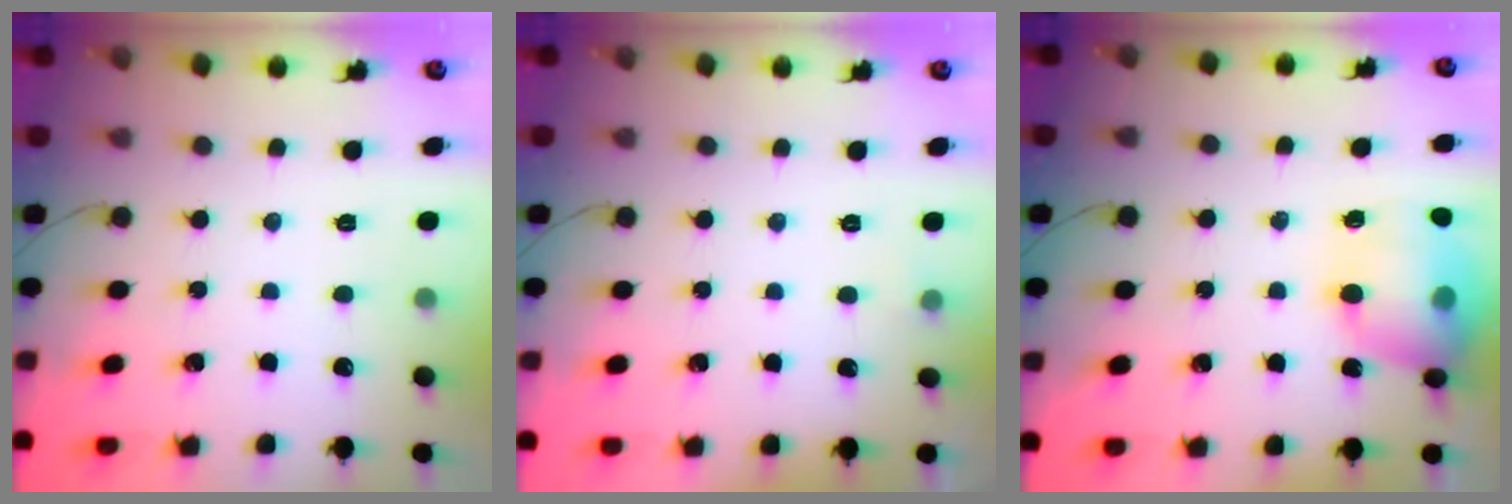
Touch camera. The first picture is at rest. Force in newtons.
{"total": 3.0, "press": 2.8, "slide": 1.3}
{"total": 16.2, "press": 16.0, "slide": 2.4}